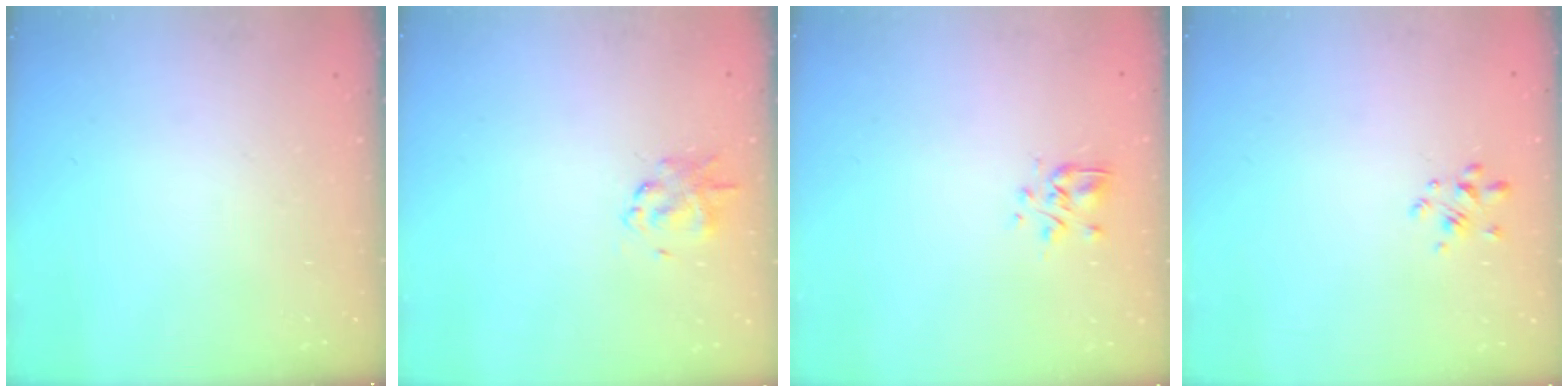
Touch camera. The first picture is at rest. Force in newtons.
{"total": 1.9, "press": 1.8, "slide": 0.6}
{"total": 3.0, "press": 2.9, "slide": 0.8}
{"total": 2.3, "press": 2.1, "slide": 0.8}